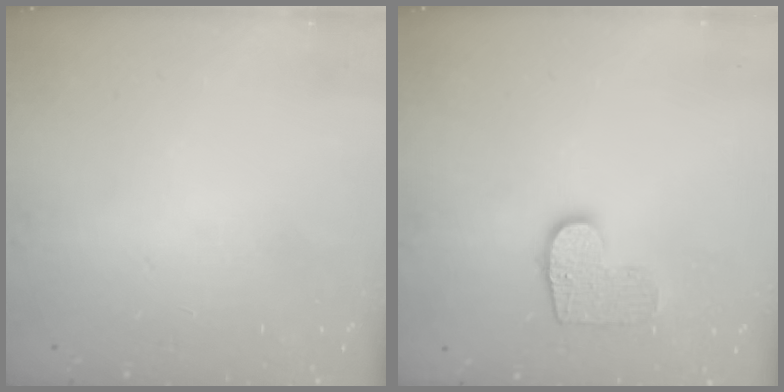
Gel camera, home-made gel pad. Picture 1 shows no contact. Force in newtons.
{"total": 9.2, "press": 9.2, "slide": 0.3}